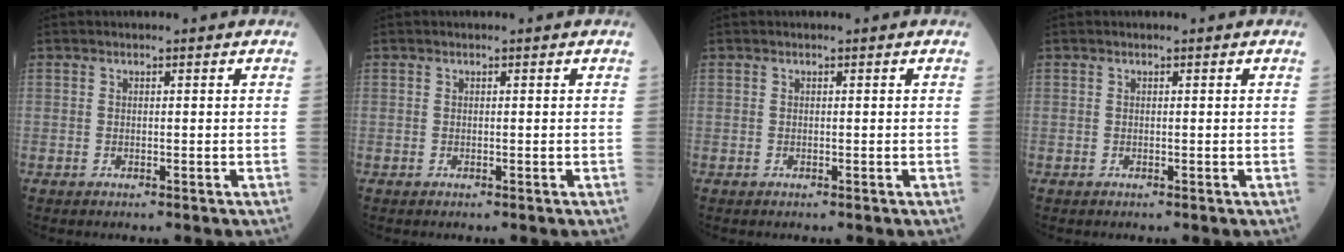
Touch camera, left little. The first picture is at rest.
{"total": 0.0}
{"total": 0.0}
{"total": 0.0}